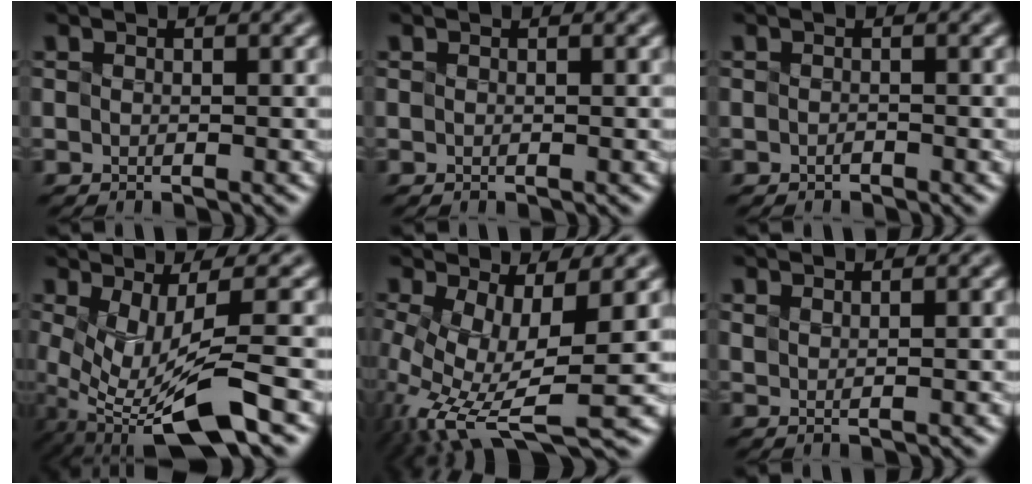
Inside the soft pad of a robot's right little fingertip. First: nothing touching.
{"total": 0.0}
{"total": 1.3, "force": [-0.9, -0.6, -0.8], "torque": [-0.002, -0.001, 0.004]}
{"total": 8.0, "force": [-2.4, 1.6, 7.5], "torque": [-0.138, 0.005, -0.020]}
{"total": 9.1, "force": [-3.2, 2.3, 8.2], "torque": [-0.175, -0.006, -0.034]}
{"total": 2.3, "force": [1.7, 1.1, 1.2], "torque": [-0.015, 0.023, 0.022]}